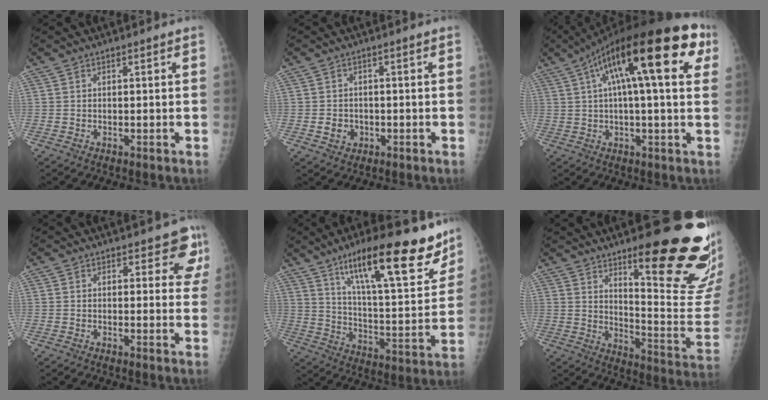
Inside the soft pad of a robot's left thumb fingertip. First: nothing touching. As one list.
[{"total": 3.0, "force": [-1.0, 2.6, 1.0], "torque": [-0.003, 0.005, -0.011]}, {"total": 24.1, "force": [8.1, 7.2, 21.5], "torque": [-0.324, 0.041, 0.115]}, {"total": 5.2, "force": [3.7, 2.8, 2.4], "torque": [0.015, -0.017, 0.026]}, {"total": 24.3, "force": [15.6, 6.4, 17.5], "torque": [-0.232, -0.061, 0.248]}, {"total": 24.3, "force": [14.1, 4.8, 19.2], "torque": [-0.212, -0.102, 0.210]}]